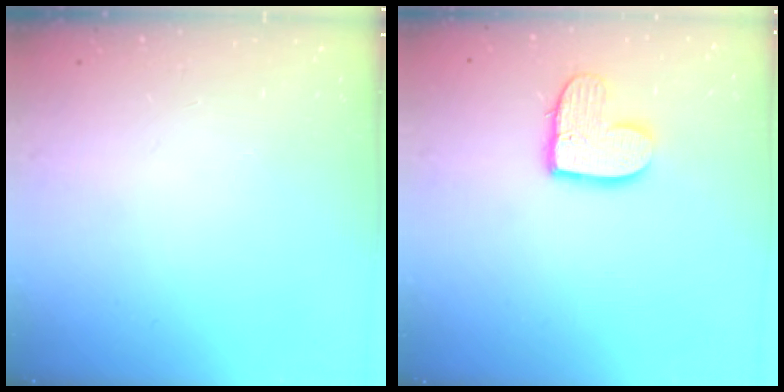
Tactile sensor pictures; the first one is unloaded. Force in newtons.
{"total": 10.9, "press": 10.8, "slide": 0.7}